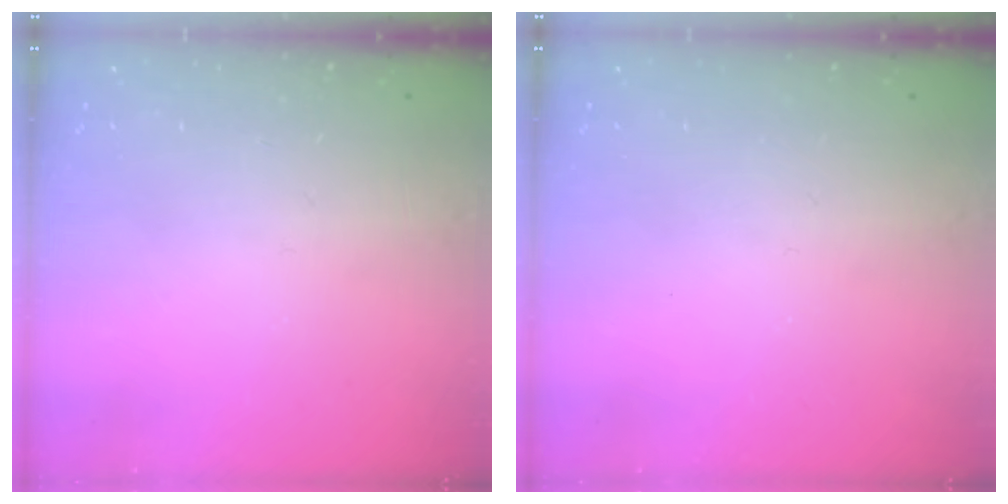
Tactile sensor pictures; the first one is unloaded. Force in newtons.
{"total": 0.0}